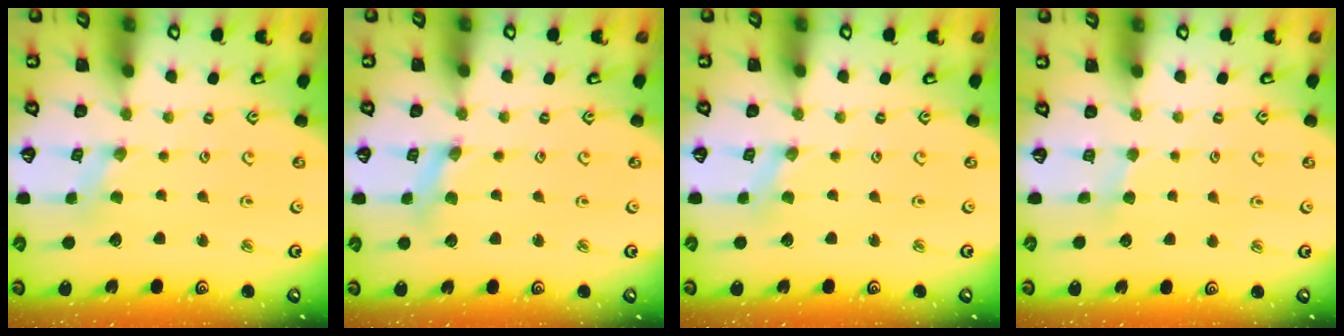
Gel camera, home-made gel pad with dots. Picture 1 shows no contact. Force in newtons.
{"total": 1.9, "press": 1.9, "slide": 0.3}
{"total": 0.0}
{"total": 2.9, "press": 2.9, "slide": 0.3}